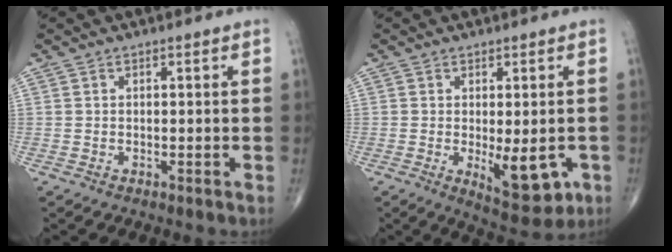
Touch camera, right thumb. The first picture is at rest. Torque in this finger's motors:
{"motor_torque": [0.57, 1.78, 0.59, 0.43, 0.22]}